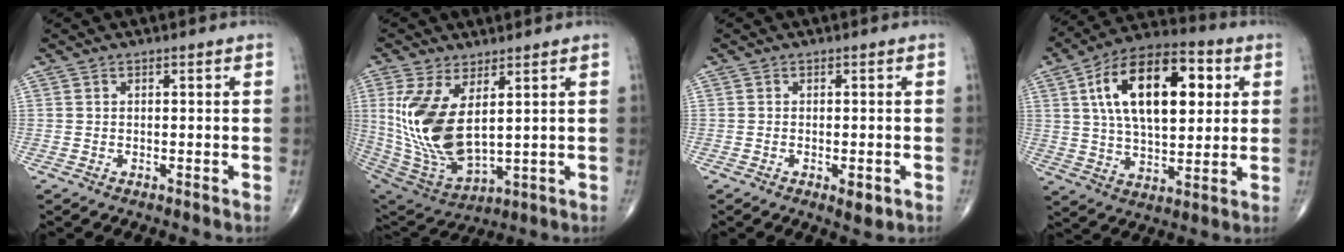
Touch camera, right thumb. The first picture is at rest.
{"total": 16.1, "force": [3.5, 7.7, 13.7], "torque": [-0.284, -0.028, 0.091]}
{"total": 2.5, "force": [-0.9, 1.0, 2.1], "torque": [-0.028, -0.002, -0.009]}
{"total": 21.1, "force": [5.7, 10.8, 17.2], "torque": [-0.262, 0.006, 0.089]}